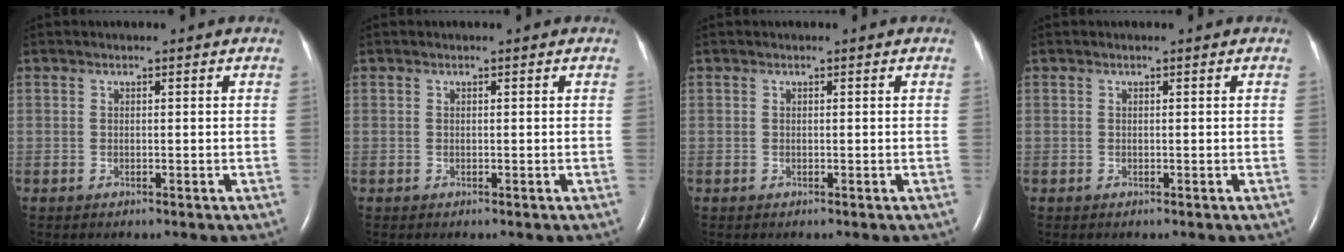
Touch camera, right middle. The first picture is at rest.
{"total": 0.0}
{"total": 0.0}
{"total": 0.0}